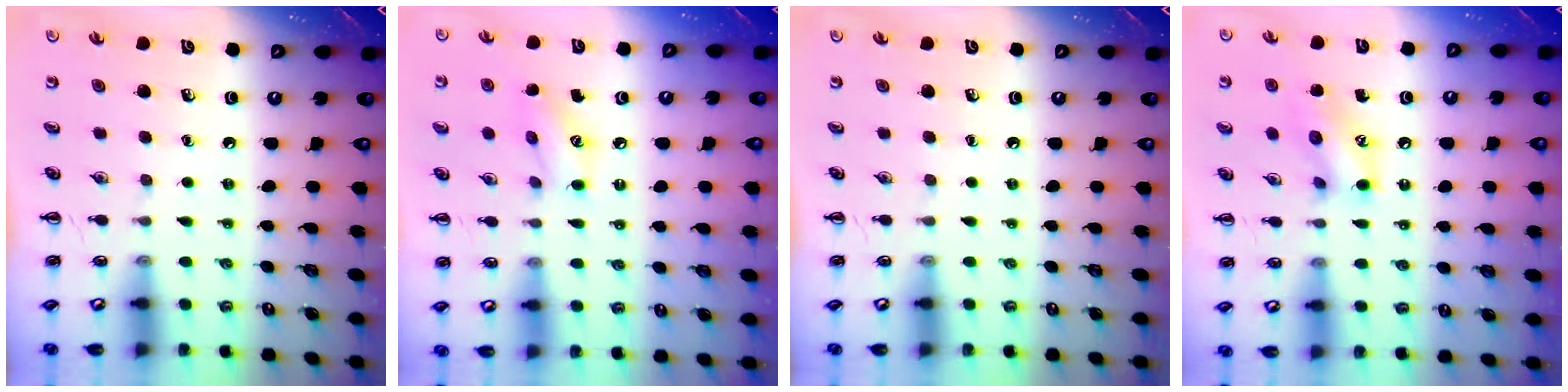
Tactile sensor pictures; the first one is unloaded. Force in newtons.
{"total": 8.2, "press": 8.2, "slide": 0.7}
{"total": 0.0}
{"total": 10.7, "press": 10.7, "slide": 0.3}